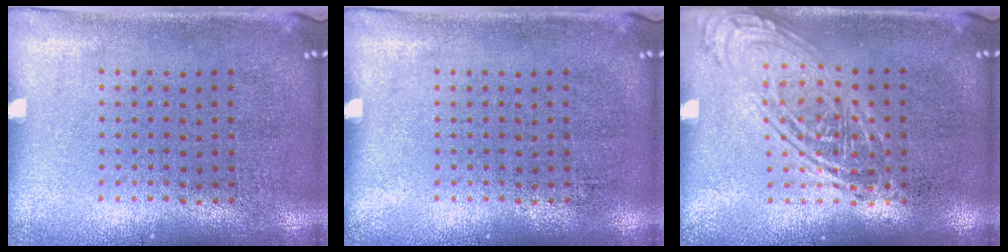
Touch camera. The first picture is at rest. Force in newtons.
{"total": 0.0}
{"total": 1.8, "press": 1.8, "slide": 0.1}